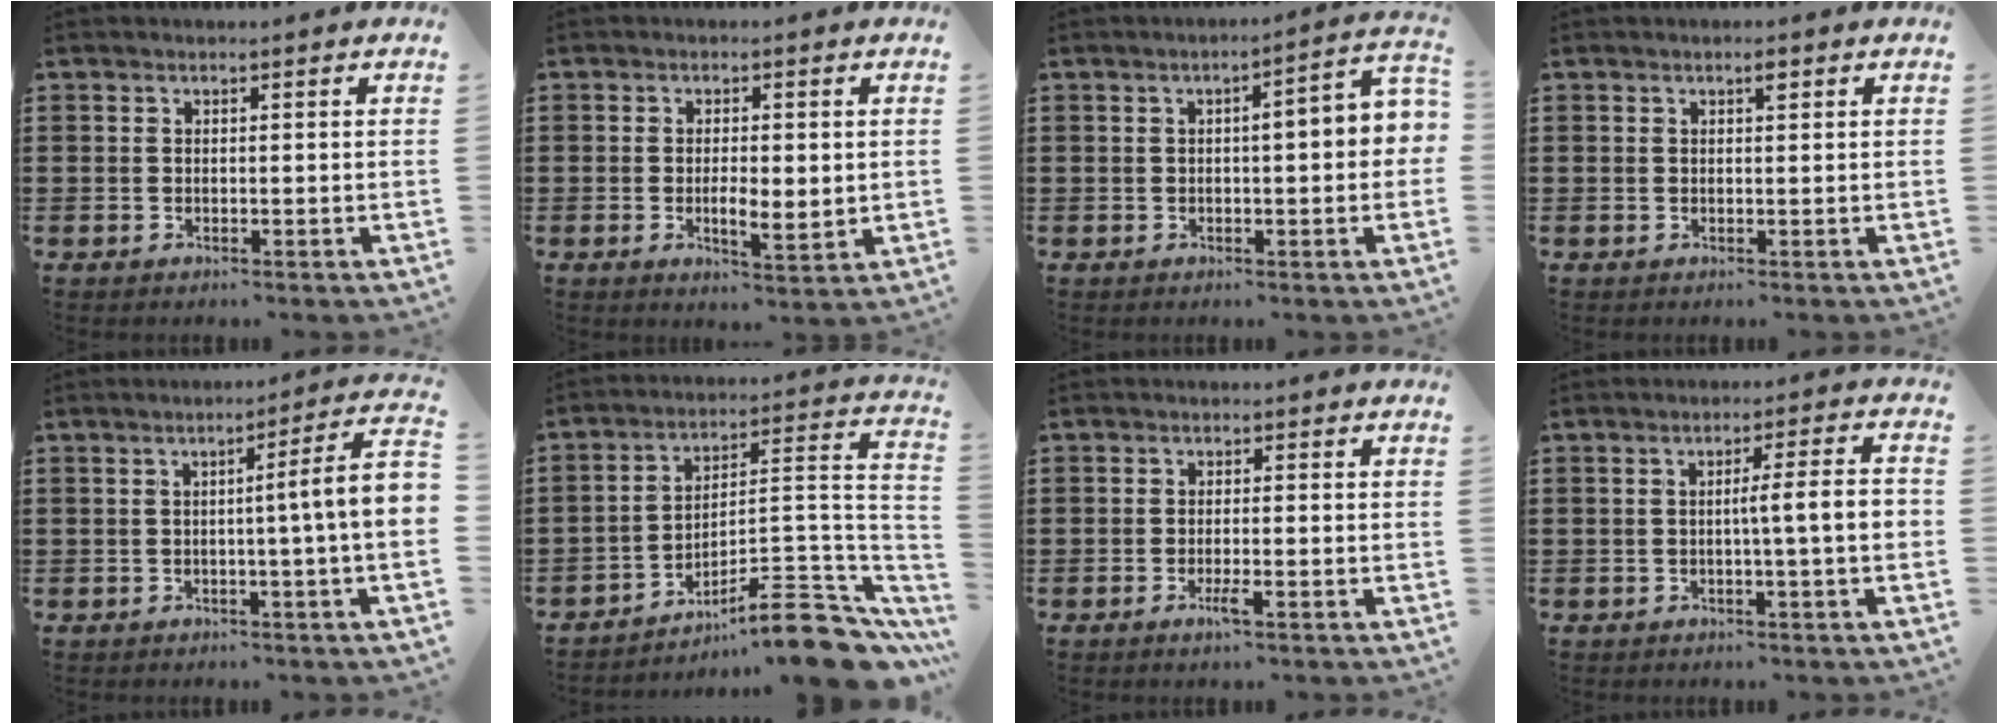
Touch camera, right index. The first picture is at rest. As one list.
[{"total": 3.1, "force": [-0.1, 1.3, 2.9], "torque": [-0.055, 0.005, -0.003]}, {"total": 4.2, "force": [-0.1, 0.6, 4.1], "torque": [-0.057, -0.002, -0.009]}, {"total": 1.4, "force": [0.8, 0.4, 1.1], "torque": [-0.015, 0.001, 0.010]}, {"total": 6.8, "force": [0.0, -0.5, 6.8], "torque": [-0.103, -0.021, -0.005]}, {"total": 12.1, "force": [-9.2, 2.7, 7.3], "torque": [-0.088, 0.029, -0.166]}, {"total": 2.4, "force": [-1.1, 0.1, 2.1], "torque": [-0.041, -0.006, -0.022]}, {"total": 5.1, "force": [-0.5, 0.0, 5.1], "torque": [-0.090, -0.002, -0.013]}]